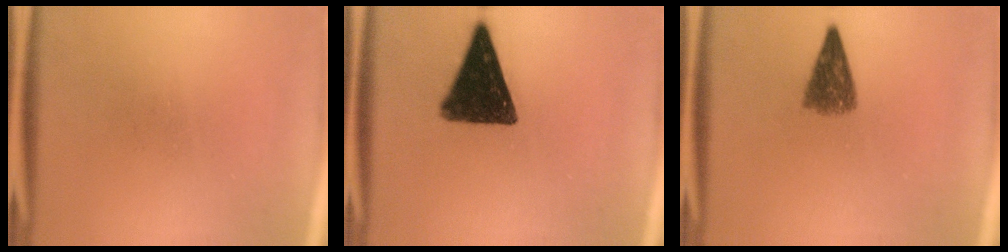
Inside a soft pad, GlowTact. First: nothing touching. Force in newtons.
{"total": 14.2}
{"total": 4.8}